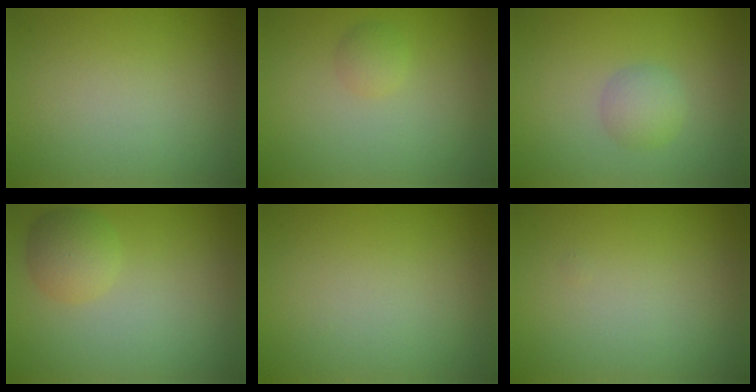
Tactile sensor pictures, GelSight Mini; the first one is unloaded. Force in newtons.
{"total": 1.1, "press": 1.1, "slide": 0.1}
{"total": 2.0, "press": 2.0, "slide": 0.0}
{"total": 2.5, "press": 2.5, "slide": 0.1}
{"total": 0.0}
{"total": 0.0}